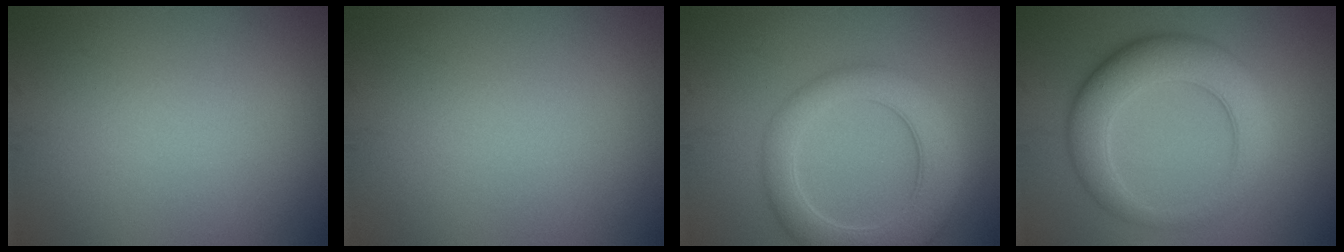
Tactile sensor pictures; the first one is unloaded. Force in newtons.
{"total": 0.0}
{"total": 6.6, "press": 6.5, "slide": 0.6}
{"total": 6.5, "press": 6.5, "slide": 0.1}